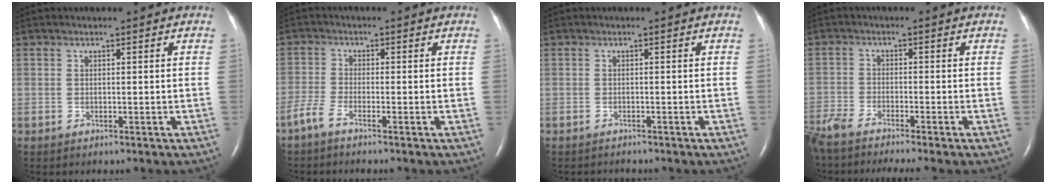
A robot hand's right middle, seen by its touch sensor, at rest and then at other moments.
{"total": 2.7, "force": [-2.1, 0.1, 1.6], "torque": [-0.045, -0.004, -0.051]}
{"total": 1.3, "force": [-1.3, 0.3, 0.0], "torque": [-0.005, -0.005, -0.017]}
{"total": 9.2, "force": [-8.1, 0.0, 4.2], "torque": [-0.075, -0.020, -0.141]}